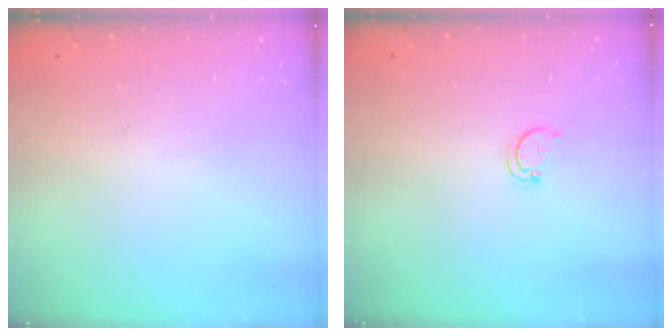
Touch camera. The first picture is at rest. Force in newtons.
{"total": 2.6, "press": 2.5, "slide": 0.4}